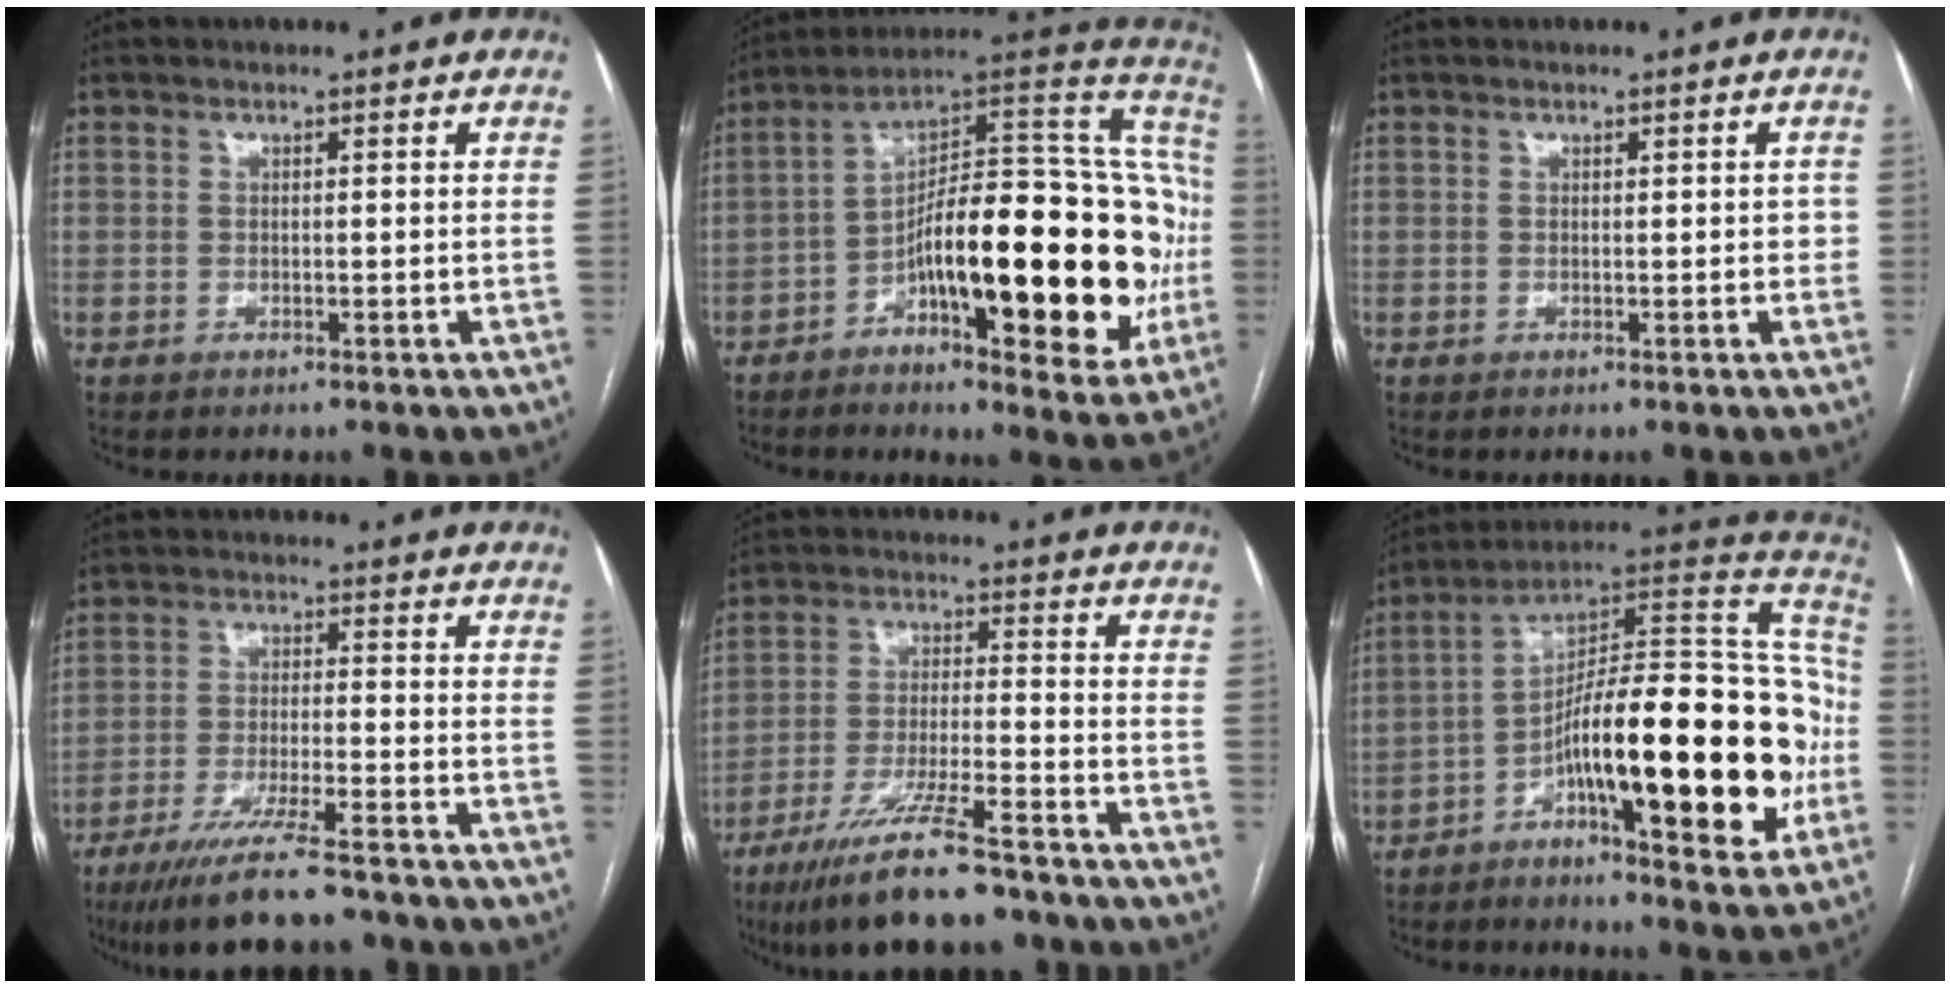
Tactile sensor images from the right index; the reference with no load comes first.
{"total": 29.6, "force": [-5.8, 8.5, 27.8], "torque": [-0.351, 0.025, -0.077]}
{"total": 1.5, "force": [0.1, 0.9, 1.2], "torque": [-0.011, 0.009, 0.002]}
{"total": 13.0, "force": [-10.4, 1.1, 7.7], "torque": [-0.131, -0.034, -0.169]}
{"total": 14.3, "force": [-10.8, 1.7, 9.1], "torque": [-0.174, -0.033, -0.185]}
{"total": 26.9, "force": [-6.3, 5.9, 25.5], "torque": [-0.342, 0.024, -0.091]}